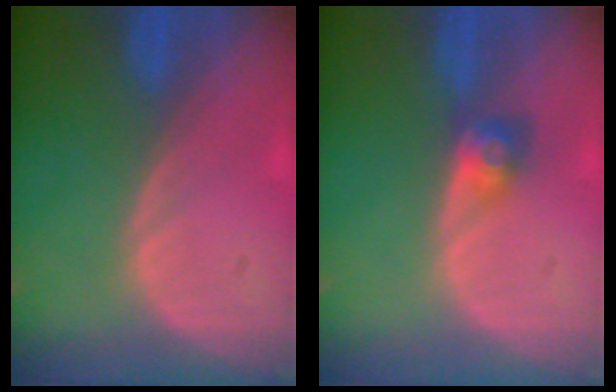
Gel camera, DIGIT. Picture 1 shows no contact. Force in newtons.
{"total": 3.0, "press": 2.6, "slide": 1.5}